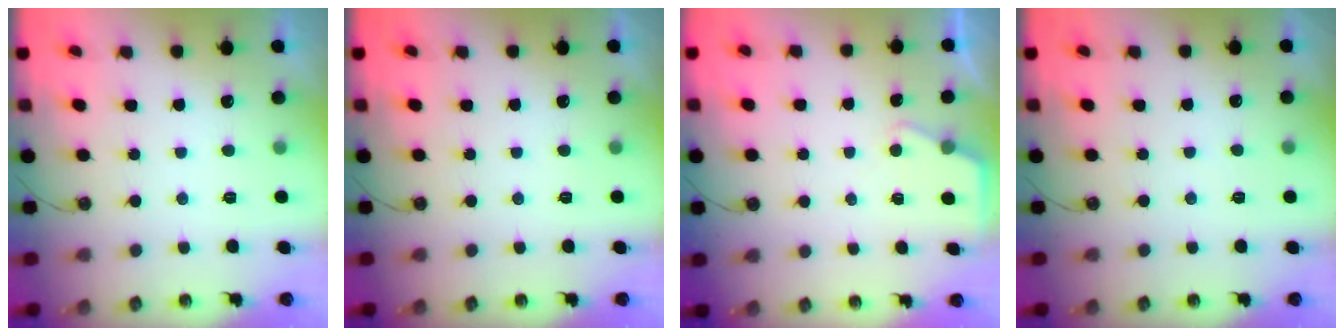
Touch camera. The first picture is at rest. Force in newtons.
{"total": 0.0}
{"total": 3.1, "press": 3.0, "slide": 0.4}
{"total": 1.4, "press": 1.3, "slide": 0.3}